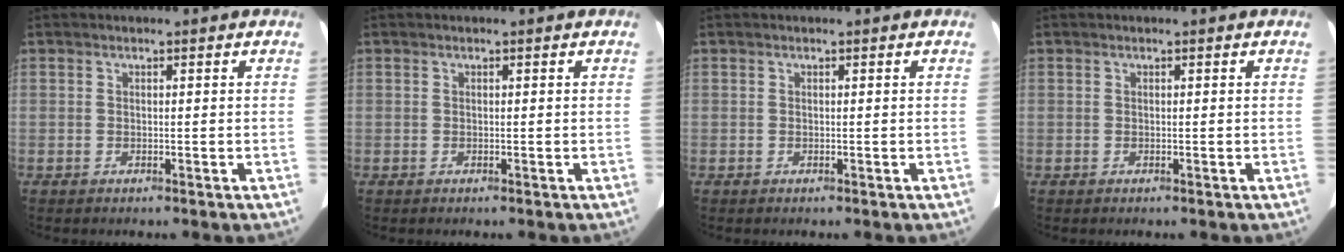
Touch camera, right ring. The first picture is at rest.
{"total": 0.0}
{"total": 0.0}
{"total": 0.0}